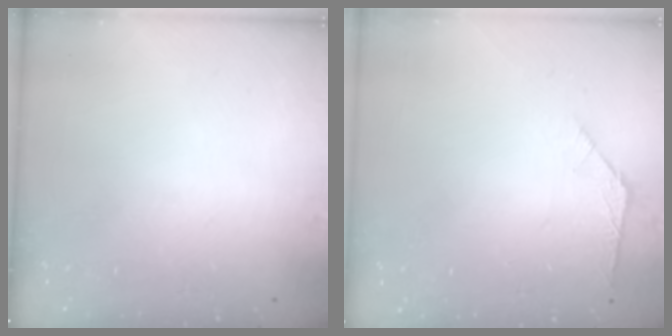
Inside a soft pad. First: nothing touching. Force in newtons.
{"total": 2.5, "press": 2.4, "slide": 0.7}